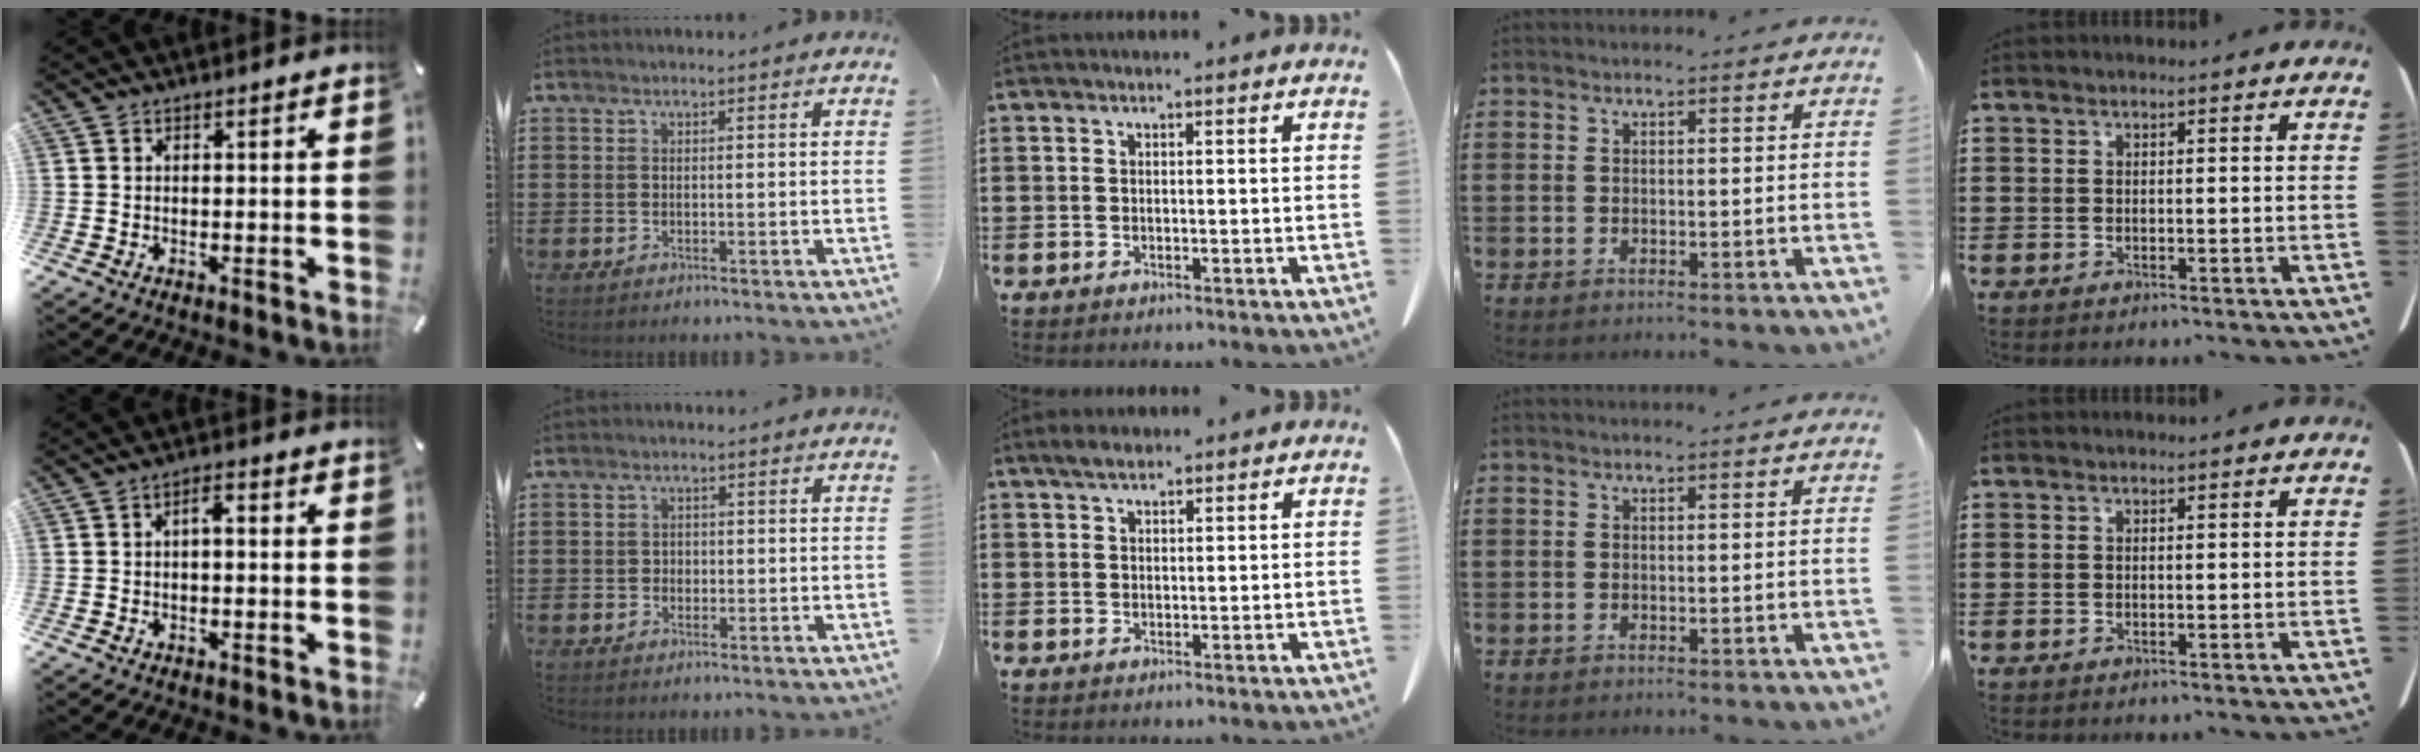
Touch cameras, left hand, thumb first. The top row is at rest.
{"thumb": {"total": 3.2, "force": [-0.3, 1.5, 2.8], "torque": [-0.037, 0.007, -0.011]}, "index": {"total": 1.1, "force": [0.0, 1.0, 0.4], "torque": [-0.012, 0.006, -0.002]}, "middle": {"total": 2.4, "force": [1.9, 0.7, 1.4], "torque": [-0.031, 0.003, 0.036]}}